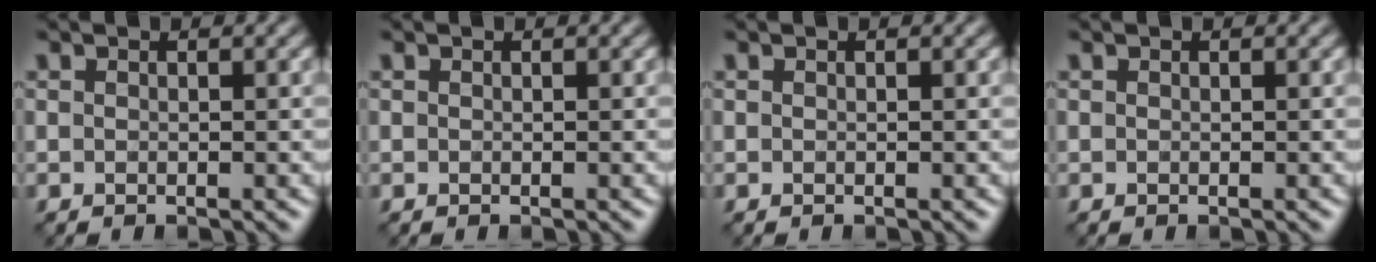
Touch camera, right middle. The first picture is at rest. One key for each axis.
{"total": 0.0}
{"total": 0.0}
{"total": 0.0}